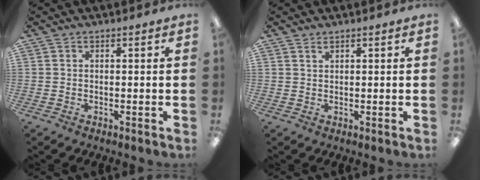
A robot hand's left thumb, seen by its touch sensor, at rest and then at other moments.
{"total": 1.0, "force": [0.9, 0.3, 0.4], "torque": [-0.009, 0.000, 0.017]}